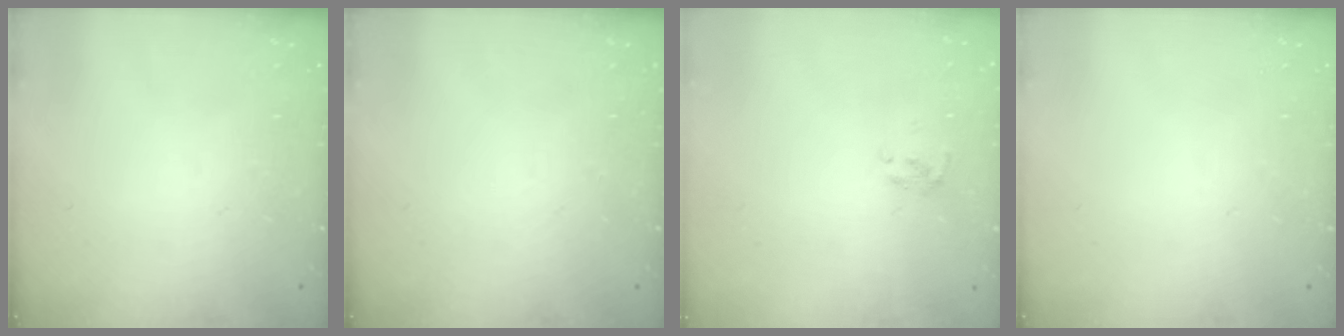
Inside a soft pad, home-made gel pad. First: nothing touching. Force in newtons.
{"total": 0.0}
{"total": 2.0, "press": 1.8, "slide": 0.7}
{"total": 0.0}